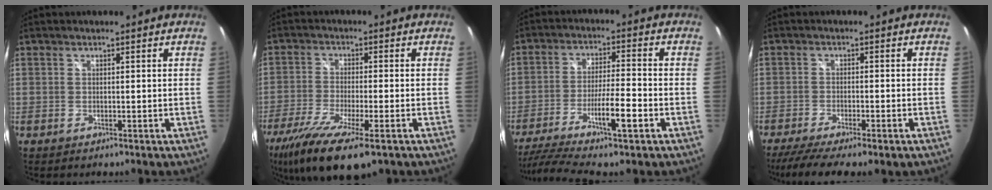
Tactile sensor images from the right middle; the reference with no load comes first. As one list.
[{"total": 14.2, "force": [-9.0, 3.3, 10.5], "torque": [-0.221, -0.057, -0.161]}, {"total": 13.9, "force": [-8.2, 1.1, 11.1], "torque": [-0.219, -0.025, -0.141]}, {"total": 9.3, "force": [-7.1, 1.1, 5.8], "torque": [-0.124, -0.033, -0.114]}]